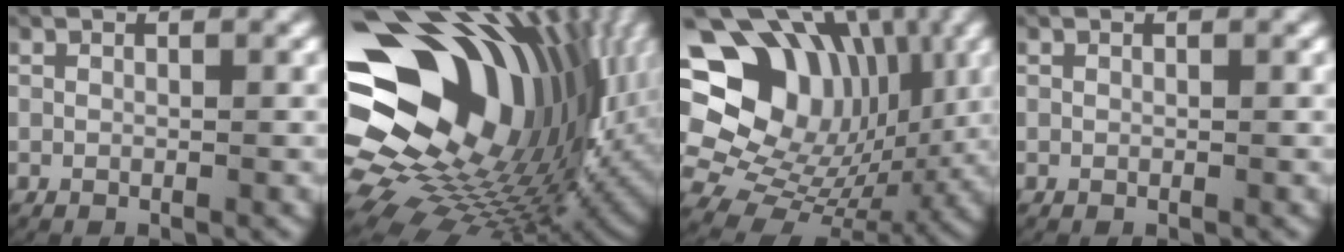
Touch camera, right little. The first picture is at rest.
{"total": 29.6, "force": [0.5, 20.9, 20.9], "torque": [-0.347, -0.017, 0.006]}
{"total": 17.8, "force": [3.9, 13.6, 10.8], "torque": [-0.222, -0.026, 0.070]}
{"total": 0.0}